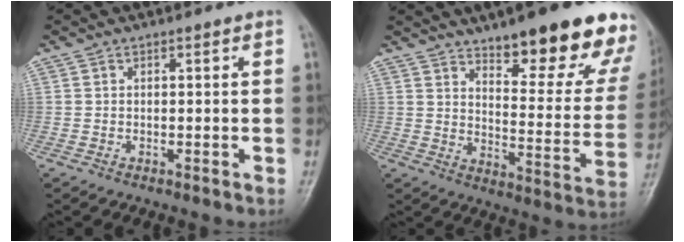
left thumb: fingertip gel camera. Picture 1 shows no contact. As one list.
[{"total": 23.2, "force": [15.9, 6.8, 15.5], "torque": [-0.157, -0.086, 0.214]}]